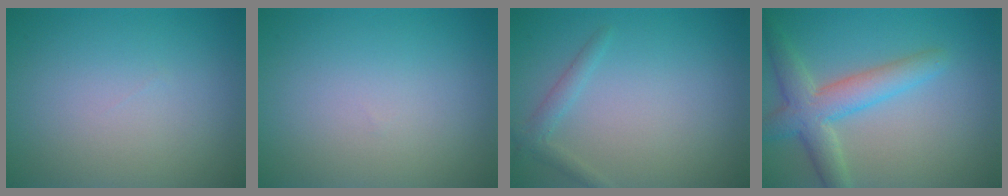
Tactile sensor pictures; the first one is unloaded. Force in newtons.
{"total": 0.0}
{"total": 1.4, "press": 1.4, "slide": 0.0}
{"total": 4.8, "press": 4.8, "slide": 0.2}